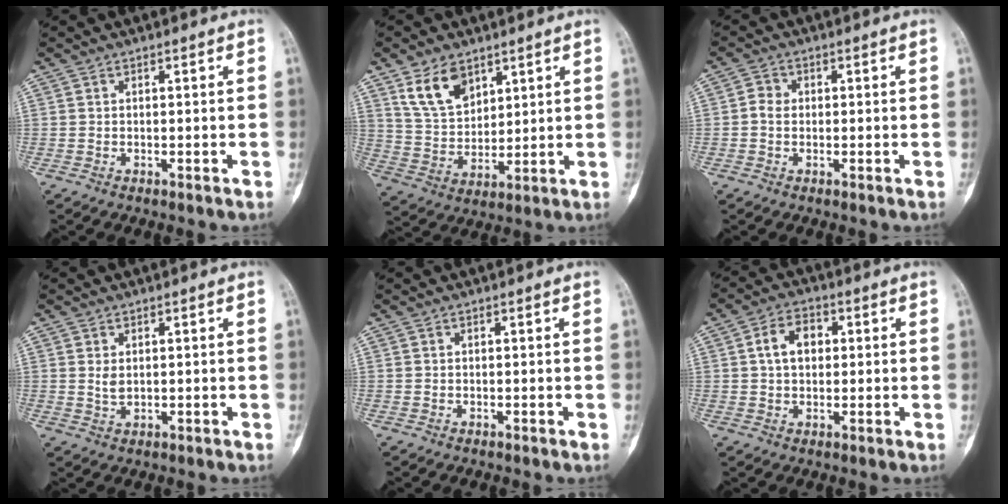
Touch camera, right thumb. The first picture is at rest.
{"total": 9.9, "force": [5.9, 6.1, 5.1], "torque": [-0.076, -0.031, 0.123]}
{"total": 2.3, "force": [-0.2, 2.0, 1.1], "torque": [-0.012, 0.006, -0.008]}
{"total": 2.1, "force": [0.5, 1.2, 1.6], "torque": [-0.029, -0.006, 0.014]}
{"total": 0.0}
{"total": 6.5, "force": [1.1, 4.5, 4.5], "torque": [-0.064, 0.013, 0.014]}